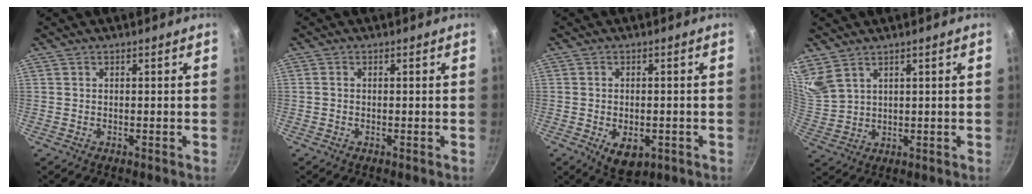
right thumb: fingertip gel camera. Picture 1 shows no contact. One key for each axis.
{"total": 0.6, "fx": -0.1, "fy": 0.5, "fz": 0.3, "tx": -0.004, "ty": 0.003, "tz": -0.004}
{"total": 6.3, "fx": -1.9, "fy": 3.8, "fz": 4.6, "tx": -0.057, "ty": -0.001, "tz": -0.018}
{"total": 6.6, "fx": 5.1, "fy": 2.9, "fz": 3.0, "tx": -0.055, "ty": -0.022, "tz": 0.116}